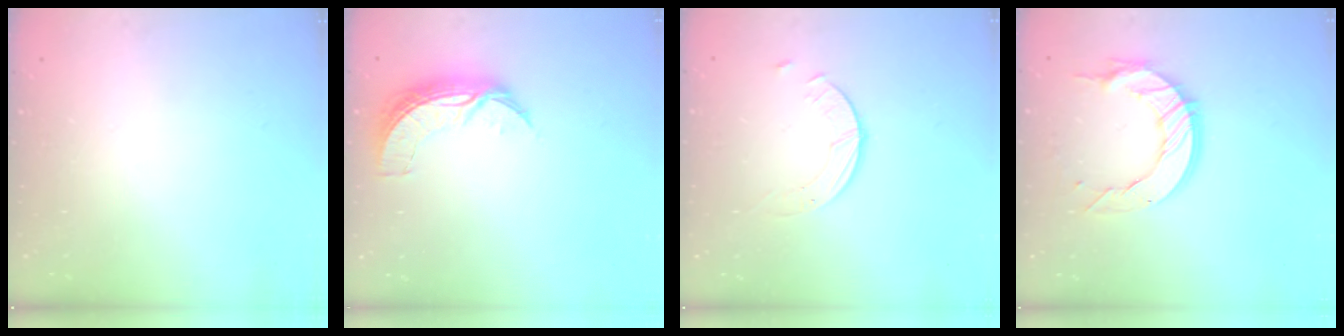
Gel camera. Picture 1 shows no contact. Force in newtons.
{"total": 7.7, "press": 7.7, "slide": 0.7}
{"total": 1.8, "press": 1.8, "slide": 0.2}
{"total": 12.5, "press": 12.4, "slide": 0.9}